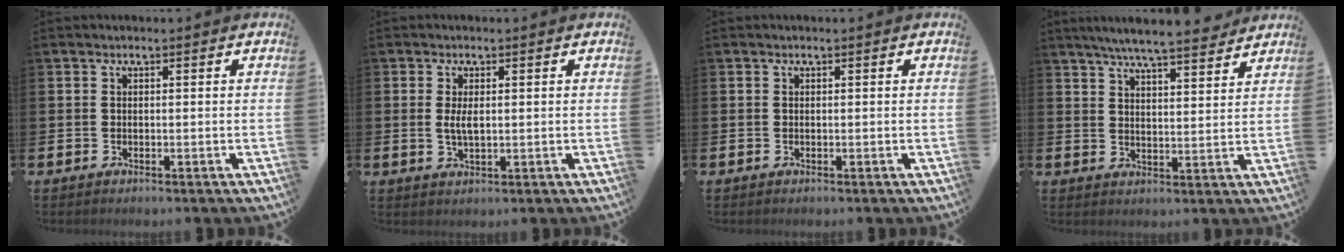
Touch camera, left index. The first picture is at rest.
{"total": 2.6, "force": [0.4, 1.0, 2.4], "torque": [-0.044, 0.002, 0.005]}
{"total": 0.0}
{"total": 6.7, "force": [6.4, 0.2, 2.1], "torque": [-0.042, -0.038, 0.109]}